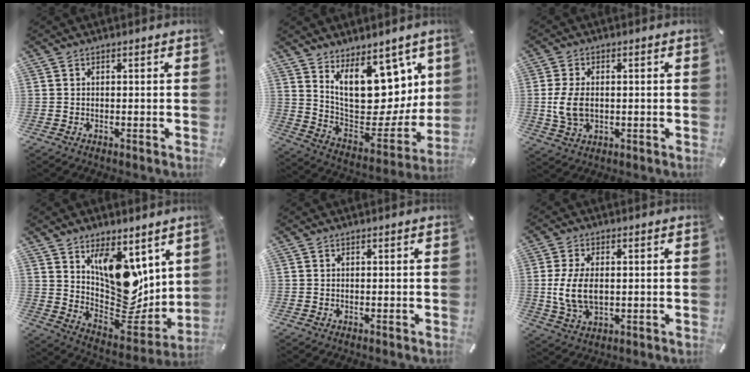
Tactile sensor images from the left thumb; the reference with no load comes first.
{"total": 17.3, "force": [9.2, 9.9, 10.9], "torque": [-0.165, -0.092, 0.170]}
{"total": 7.3, "force": [-0.3, 4.8, 5.5], "torque": [-0.133, 0.000, -0.007]}
{"total": 14.7, "force": [6.0, 10.2, 8.7], "torque": [-0.103, -0.066, 0.124]}
{"total": 0.0}
{"total": 9.7, "force": [0.4, 6.0, 7.6], "torque": [-0.178, 0.002, 0.005]}